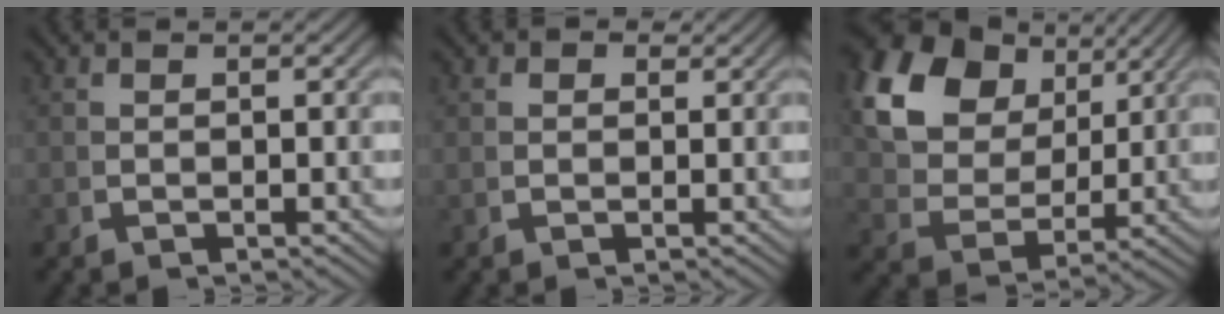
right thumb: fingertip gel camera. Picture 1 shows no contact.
{"total": 1.6, "force": [1.2, 1.0, 0.5], "torque": [-0.013, -0.002, 0.020]}
{"total": 12.4, "force": [3.6, 8.9, 7.7], "torque": [-0.176, -0.015, 0.070]}